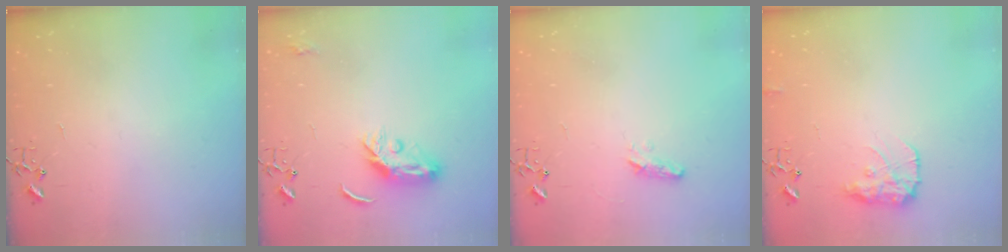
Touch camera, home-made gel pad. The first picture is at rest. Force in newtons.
{"total": 7.7, "press": 7.7, "slide": 0.2}
{"total": 6.5, "press": 6.4, "slide": 0.7}
{"total": 10.8, "press": 10.8, "slide": 0.4}